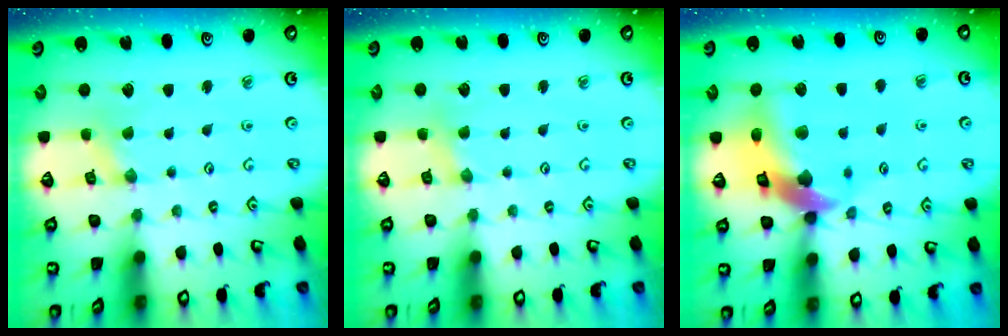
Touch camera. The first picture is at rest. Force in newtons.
{"total": 2.5, "press": 2.5, "slide": 0.3}
{"total": 15.3, "press": 15.1, "slide": 2.1}